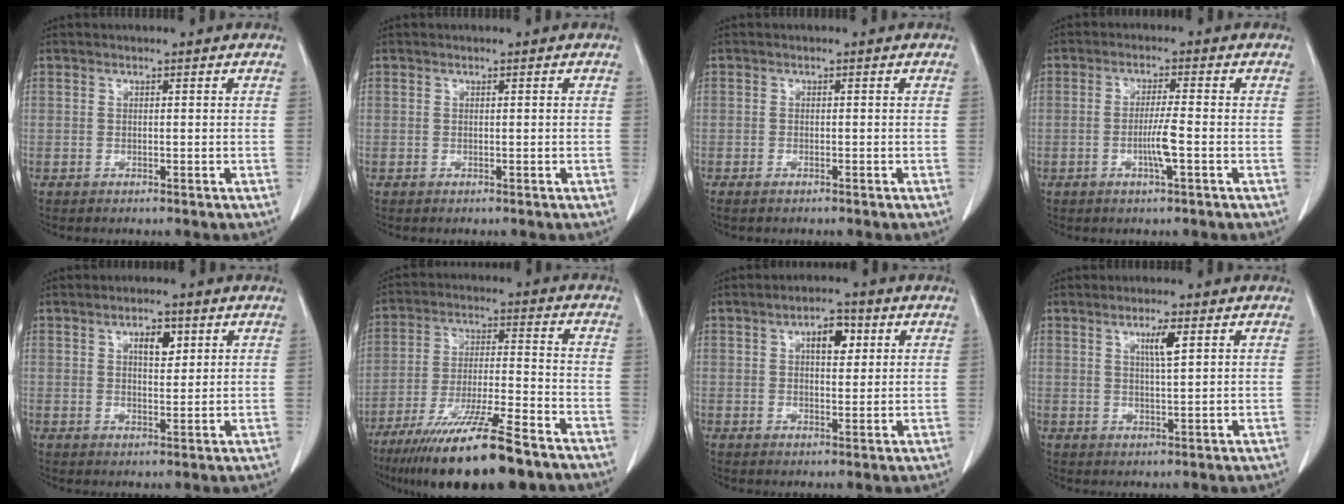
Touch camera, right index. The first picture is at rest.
{"total": 0.0}
{"total": 1.0, "force": [-0.8, 0.3, 0.5], "torque": [-0.010, -0.002, -0.011]}
{"total": 4.1, "force": [-1.2, -0.3, 3.9], "torque": [-0.074, -0.005, -0.023]}
{"total": 3.8, "force": [1.7, 1.6, 2.9], "torque": [-0.046, 0.000, 0.026]}
{"total": 17.4, "force": [-12.4, 1.5, 12.1], "torque": [-0.203, -0.040, -0.214]}
{"total": 4.7, "force": [1.7, 2.1, 3.8], "torque": [-0.059, 0.008, 0.025]}
{"total": 3.4, "force": [1.5, 0.0, 3.1], "torque": [-0.053, -0.003, 0.025]}